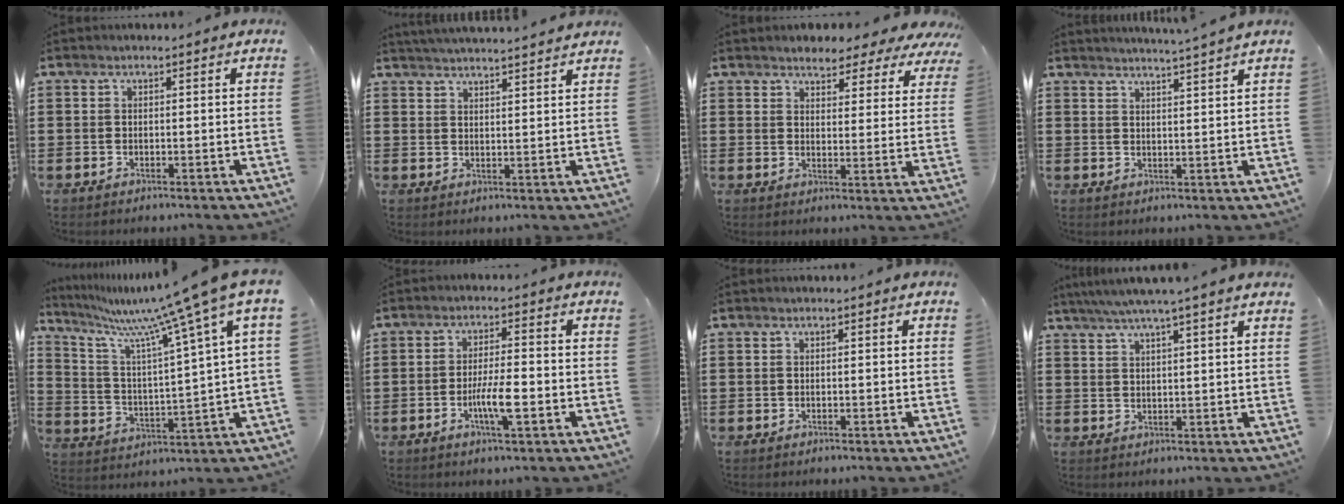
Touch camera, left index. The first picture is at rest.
{"total": 3.2, "force": [3.1, -0.7, 0.0], "torque": [-0.009, -0.014, 0.056]}
{"total": 3.8, "force": [3.6, 1.0, 0.4], "torque": [-0.020, -0.017, 0.062]}
{"total": 3.0, "force": [2.8, -1.0, 0.4], "torque": [-0.014, -0.015, 0.051]}
{"total": 11.5, "force": [9.0, -0.8, 7.2], "torque": [-0.176, -0.056, 0.140]}
{"total": 5.6, "force": [-1.7, 1.1, 5.2], "torque": [-0.099, -0.001, -0.033]}
{"total": 0.0}
{"total": 4.1, "force": [3.3, -0.7, 2.2], "torque": [-0.051, -0.007, 0.058]}